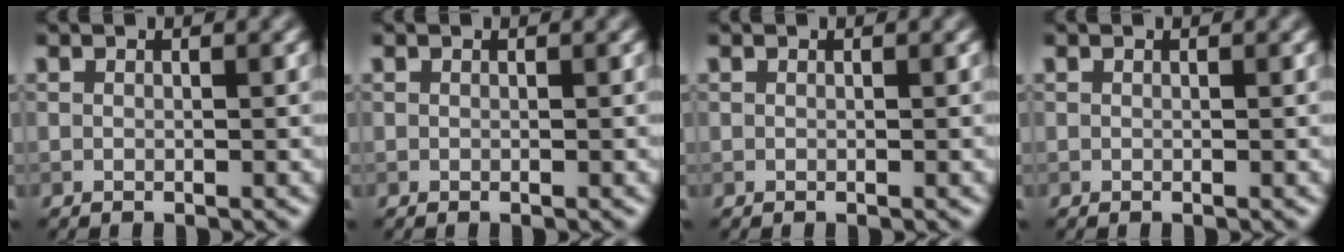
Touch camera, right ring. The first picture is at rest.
{"total": 0.0}
{"total": 0.0}
{"total": 0.0}